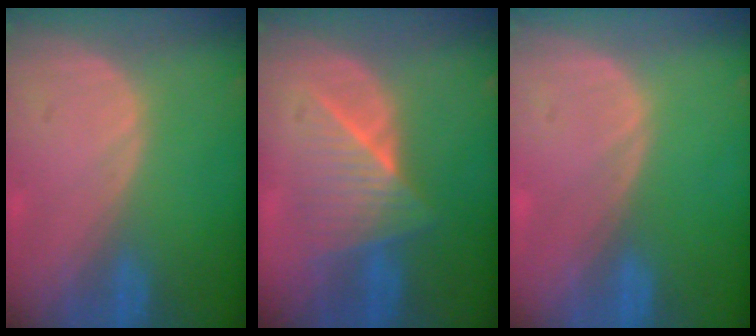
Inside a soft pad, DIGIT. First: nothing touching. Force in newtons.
{"total": 6.5, "press": 6.4, "slide": 1.0}
{"total": 0.0}